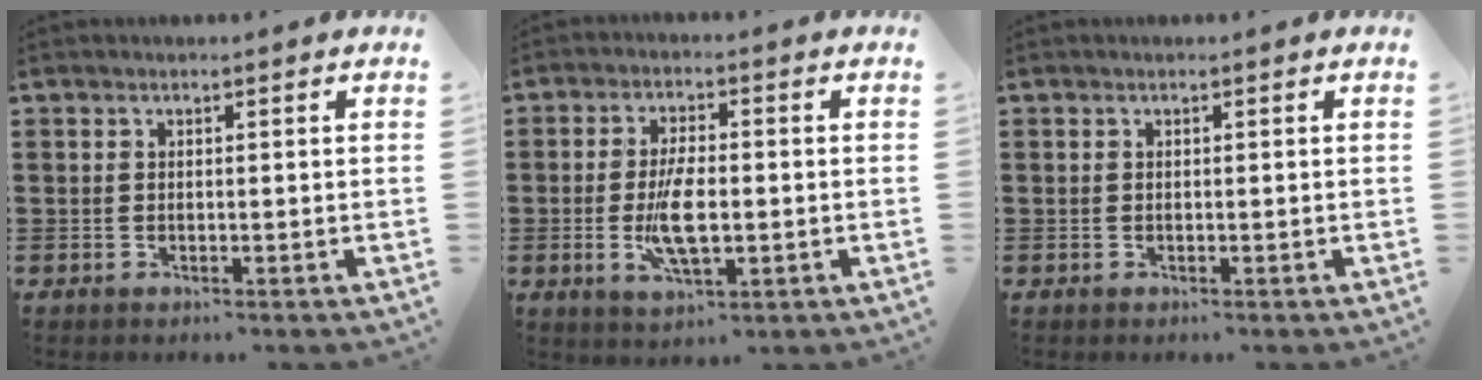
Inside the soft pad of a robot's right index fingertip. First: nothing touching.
{"total": 7.3, "force": [-1.1, 3.0, 6.6], "torque": [-0.148, -0.008, -0.027]}
{"total": 0.0}